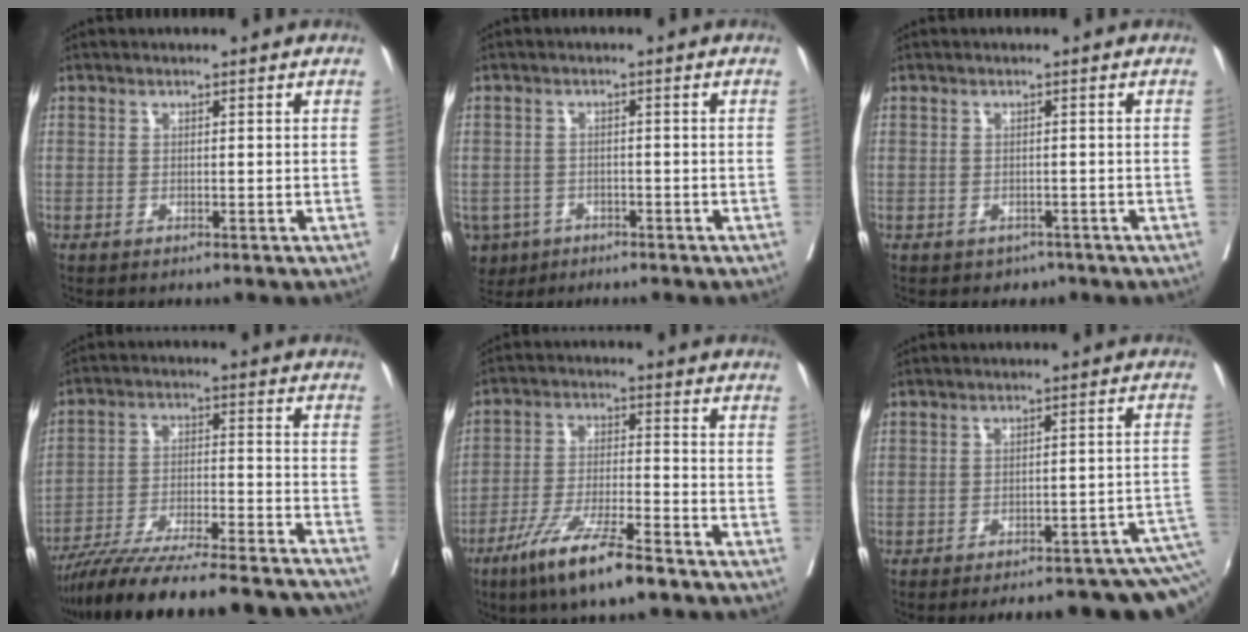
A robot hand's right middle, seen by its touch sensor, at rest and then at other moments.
{"total": 6.5, "force": [-3.6, 5.3, 1.3], "torque": [-0.036, 0.002, -0.055]}
{"total": 1.8, "force": [-1.3, 1.3, 0.1], "torque": [0.001, 0.005, -0.016]}
{"total": 25.7, "force": [-23.2, 1.5, 11.0], "torque": [-0.137, -0.031, -0.343]}
{"total": 11.2, "force": [-7.7, 1.0, 8.1], "torque": [-0.154, -0.026, -0.140]}
{"total": 16.8, "force": [-12.8, 3.9, 10.1], "torque": [-0.077, 0.025, -0.146]}